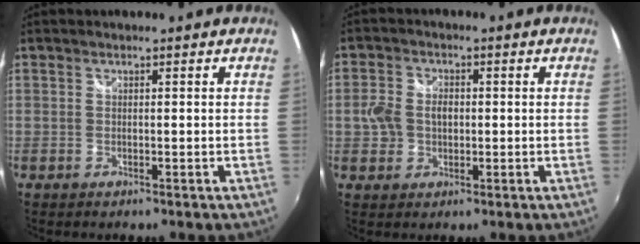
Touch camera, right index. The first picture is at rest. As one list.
[{"total": 5.4, "force": [-0.4, 4.4, 3.0], "torque": [-0.060, 0.008, -0.006]}]